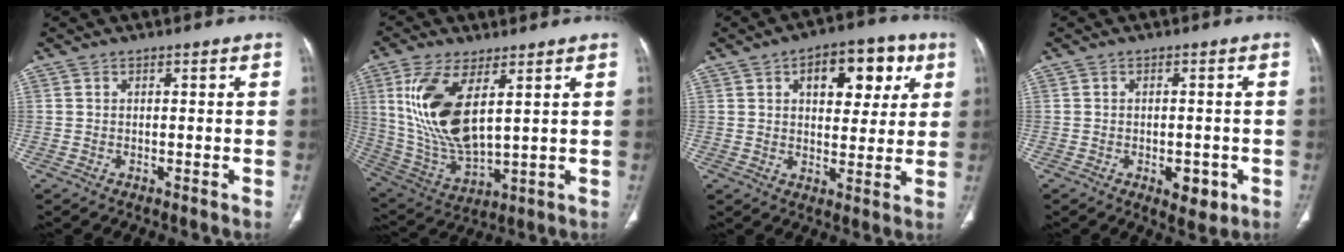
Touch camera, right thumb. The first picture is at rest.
{"total": 16.4, "force": [5.1, 7.0, 13.9], "torque": [-0.288, -0.025, 0.115]}
{"total": 12.9, "force": [5.0, 7.2, 9.5], "torque": [-0.086, -0.003, 0.068]}
{"total": 4.9, "force": [-1.7, 2.6, 3.8], "torque": [-0.035, 0.003, -0.014]}